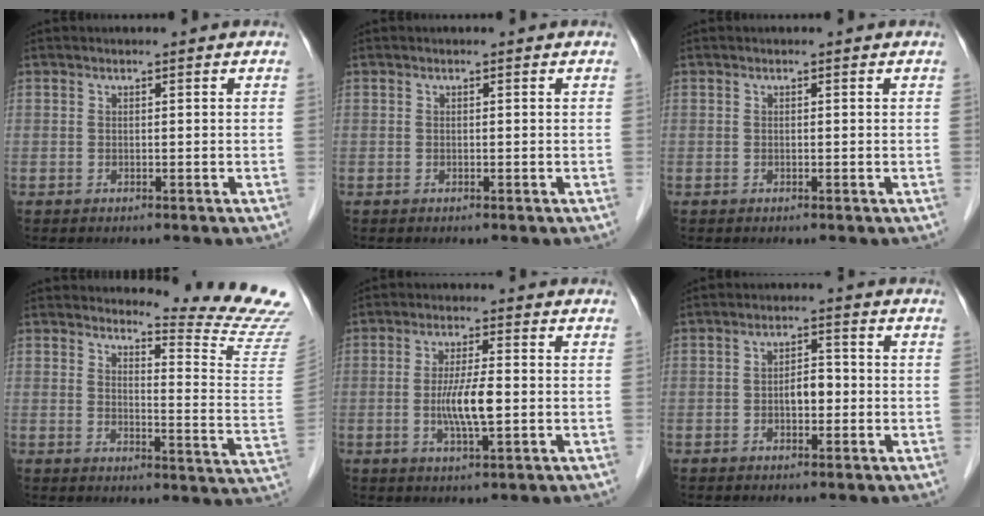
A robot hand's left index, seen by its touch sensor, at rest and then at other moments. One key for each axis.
{"total": 0.0}
{"total": 0.0}
{"total": 12.5, "fx": 12.2, "fy": -2.5, "fz": 1.2, "tx": -0.021, "ty": -0.137, "tz": 0.133}
{"total": 6.0, "fx": -1.2, "fy": 0.6, "fz": 5.9, "tx": -0.117, "ty": -0.015, "tz": -0.022}
{"total": 3.4, "fx": -1.1, "fy": 1.6, "fz": 2.7, "tx": -0.044, "ty": 0.005, "tz": -0.019}